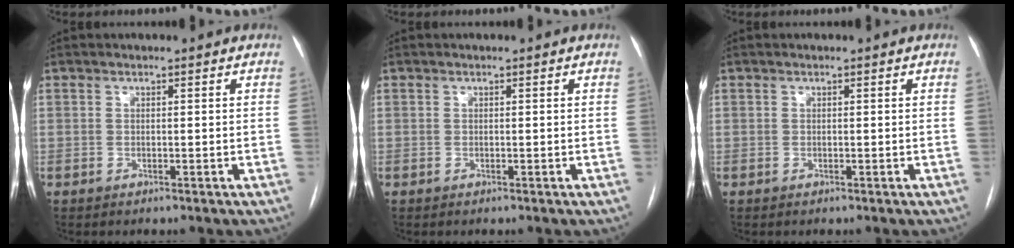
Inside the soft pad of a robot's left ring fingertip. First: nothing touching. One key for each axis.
{"total": 0.0}
{"total": 0.0}